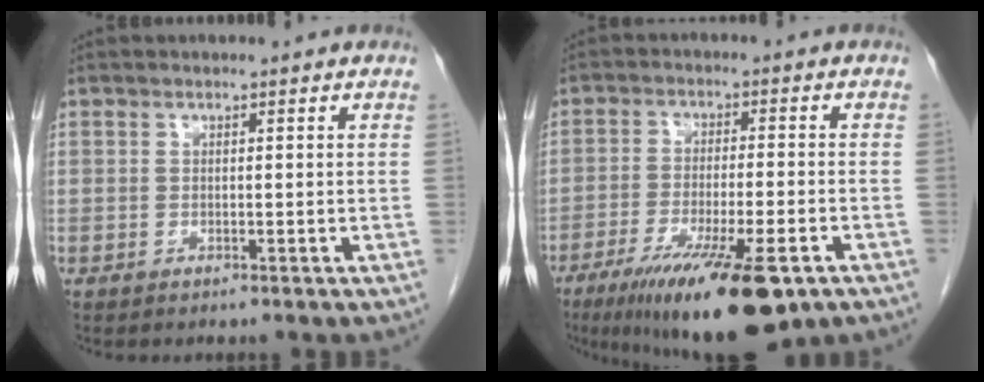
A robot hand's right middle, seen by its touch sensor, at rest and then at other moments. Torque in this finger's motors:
{"motor_torque": [1.13, -1.01, 0.50, 0.21]}